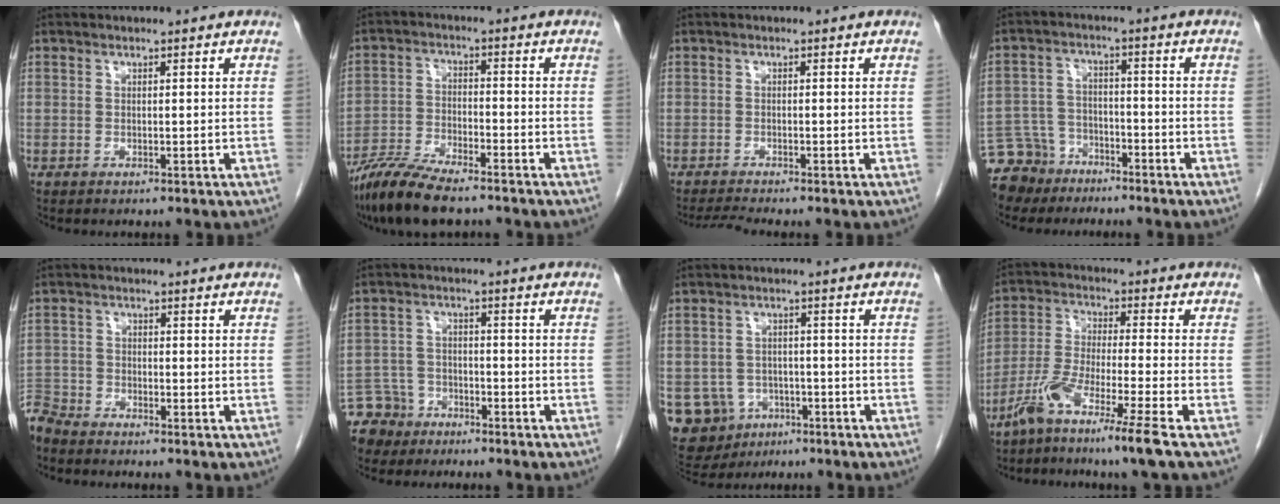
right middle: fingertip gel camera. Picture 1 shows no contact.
{"total": 10.2, "force": [-8.2, 1.9, 5.7], "torque": [-0.113, -0.027, -0.151]}
{"total": 2.5, "force": [-2.2, -0.9, 0.6], "torque": [-0.022, -0.016, -0.044]}
{"total": 8.1, "force": [-6.3, 5.0, 0.3], "torque": [-0.017, 0.008, -0.113]}
{"total": 4.8, "force": [-4.6, 1.0, 0.4], "torque": [-0.001, -0.014, -0.094]}
{"total": 6.4, "force": [-5.0, 3.9, -0.2], "torque": [0.003, -0.001, -0.095]}
{"total": 8.9, "force": [-3.8, 7.9, 1.9], "torque": [-0.053, 0.011, -0.045]}
{"total": 9.6, "force": [-6.8, -1.6, 6.7], "torque": [-0.132, -0.030, -0.132]}